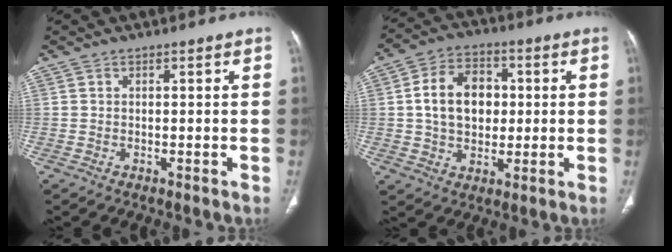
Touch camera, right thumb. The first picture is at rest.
{"total": 12.0, "force": [1.1, 8.8, 8.1], "torque": [-0.107, 0.011, 0.016]}